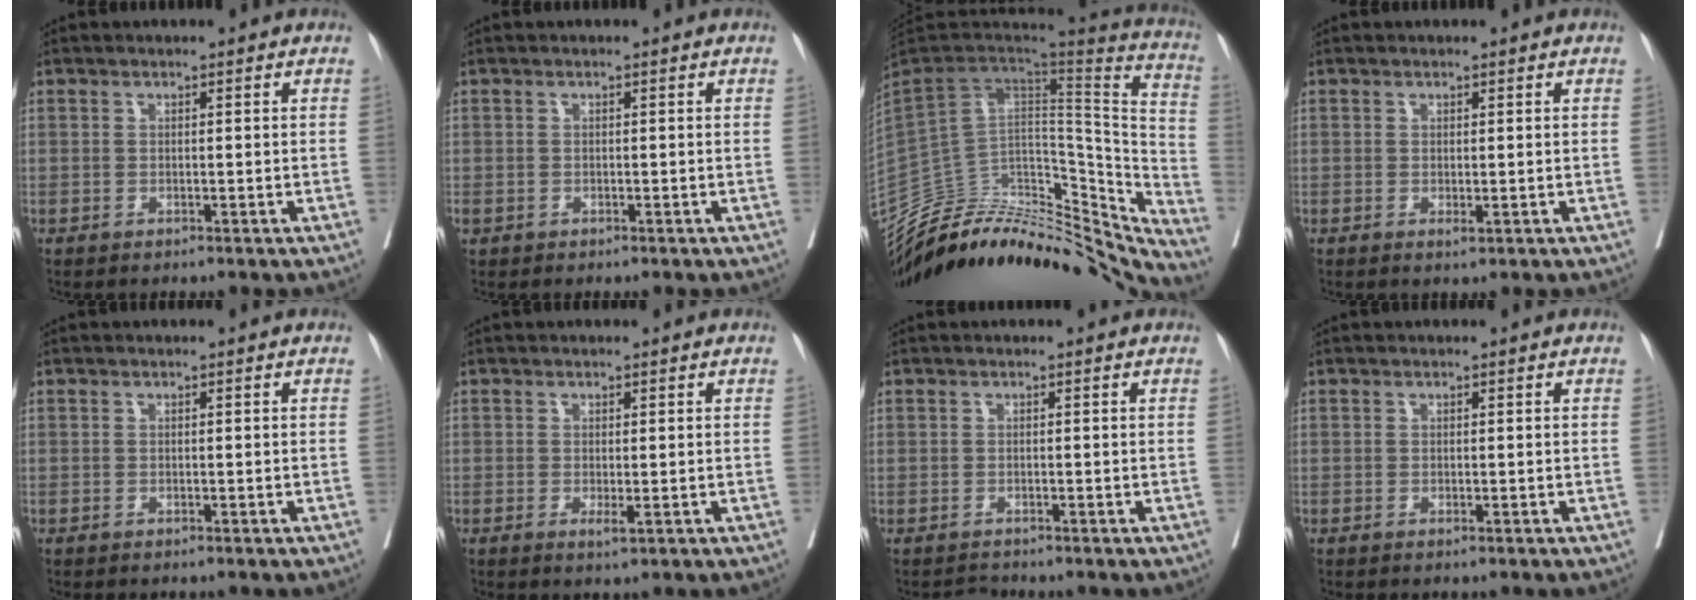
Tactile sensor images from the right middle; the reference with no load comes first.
{"total": 0.8, "force": [-0.4, 0.7, 0.3], "torque": [-0.012, 0.002, -0.005]}
{"total": 38.4, "force": [-33.7, 12.1, 13.9], "torque": [-0.208, -0.010, -0.463]}
{"total": 0.6, "force": [0.0, 0.2, 0.6], "torque": [-0.011, -0.004, 0.001]}
{"total": 0.0}
{"total": 1.2, "force": [-0.3, 0.2, 1.2], "torque": [-0.021, -0.006, -0.002]}
{"total": 0.9, "force": [-0.7, 0.5, -0.4], "torque": [0.001, -0.004, -0.014]}
{"total": 0.0}